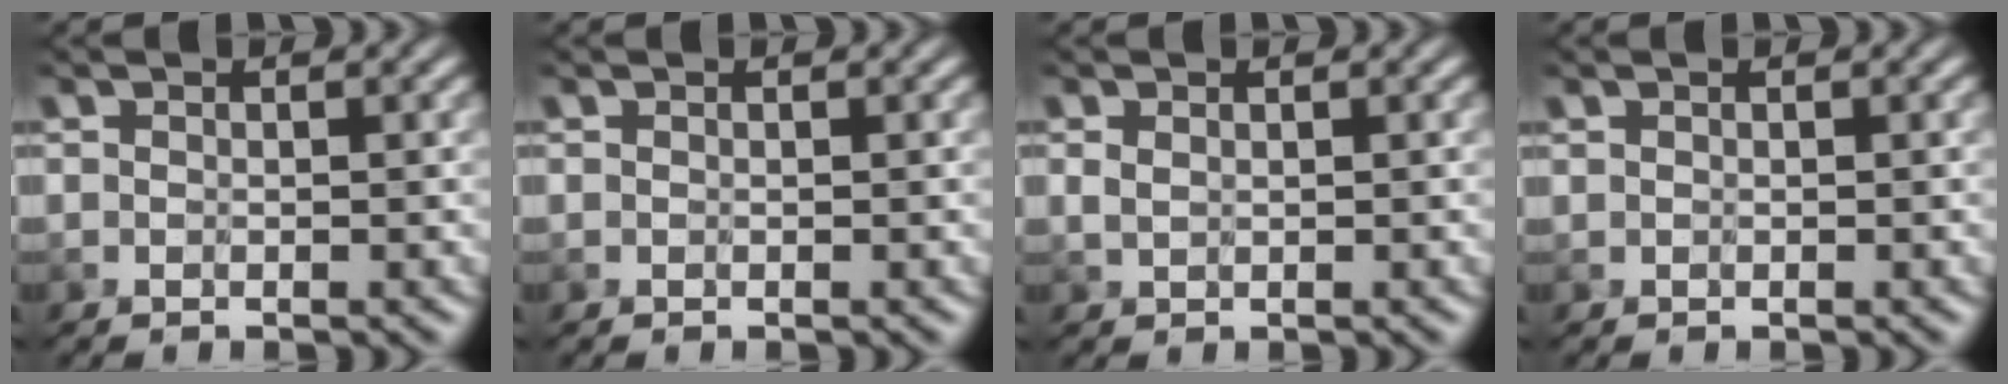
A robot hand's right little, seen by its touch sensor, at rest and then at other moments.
{"total": 0.0}
{"total": 0.9, "force": [0.3, 0.6, 0.6], "torque": [-0.016, 0.002, 0.010]}
{"total": 0.0}